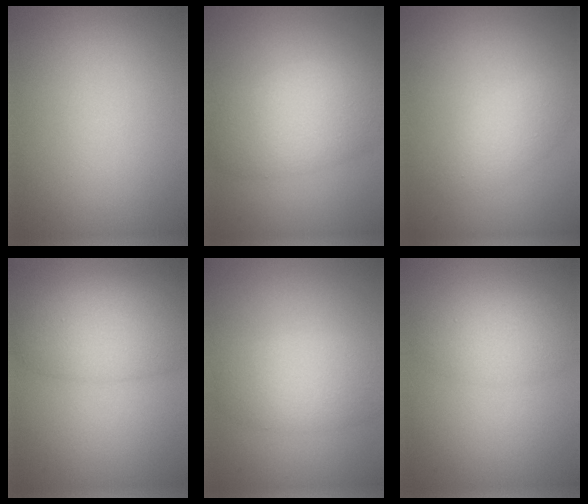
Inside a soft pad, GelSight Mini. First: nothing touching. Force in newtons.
{"total": 6.2, "press": 6.2, "slide": 0.1}
{"total": 2.5, "press": 2.5, "slide": 0.0}
{"total": 6.6, "press": 6.6, "slide": 0.3}
{"total": 4.4, "press": 4.3, "slide": 0.2}
{"total": 3.2, "press": 3.2, "slide": 0.1}